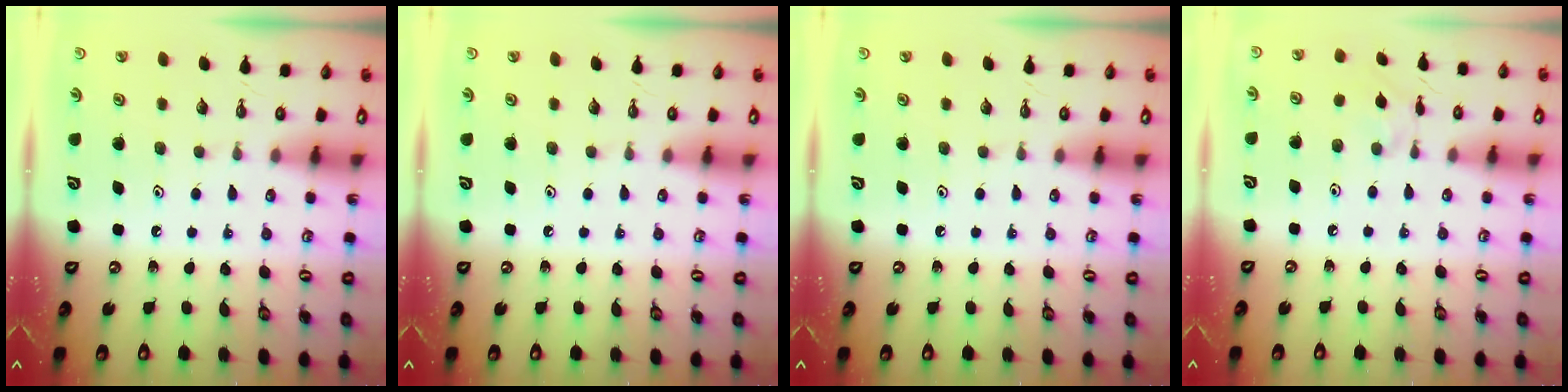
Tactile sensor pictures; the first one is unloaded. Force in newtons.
{"total": 0.0}
{"total": 0.0}
{"total": 1.6, "press": 1.6, "slide": 0.2}